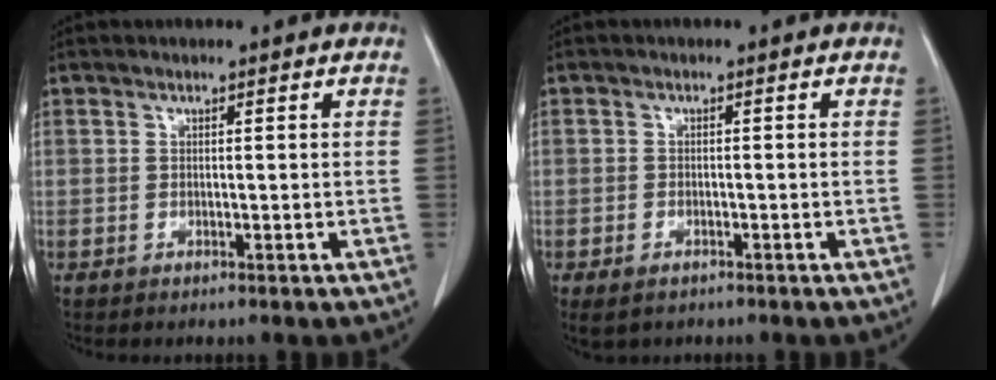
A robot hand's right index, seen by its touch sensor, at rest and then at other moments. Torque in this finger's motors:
{"motor_torque": [0.94, -0.85, 0.23, 0.05]}